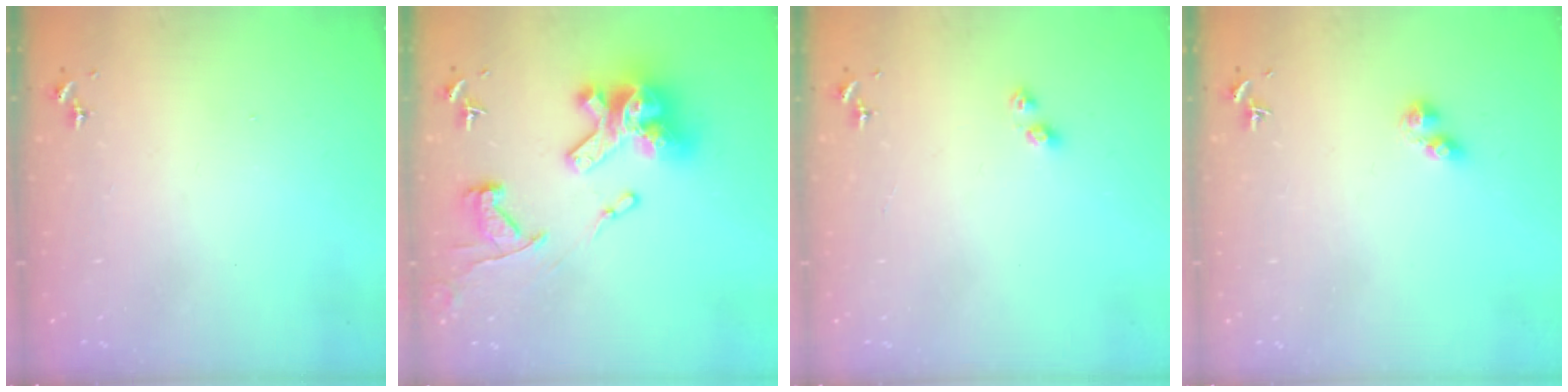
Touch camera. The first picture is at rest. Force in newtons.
{"total": 23.0, "press": 22.9, "slide": 1.7}
{"total": 4.3, "press": 4.3, "slide": 0.5}
{"total": 4.5, "press": 4.4, "slide": 0.5}